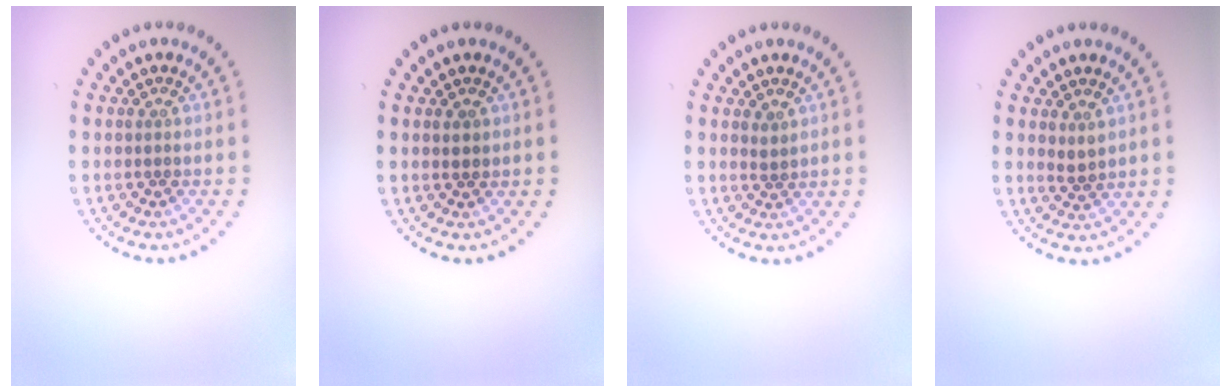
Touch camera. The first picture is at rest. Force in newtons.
{"total": 0.9, "press": 0.9, "slide": 0.2}
{"total": 0.7, "press": 0.2, "slide": 0.6}
{"total": 1.2, "press": 1.1, "slide": 0.6}